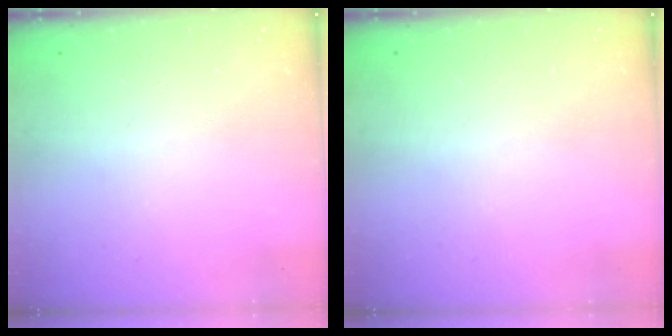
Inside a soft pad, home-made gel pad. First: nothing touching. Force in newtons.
{"total": 0.0}